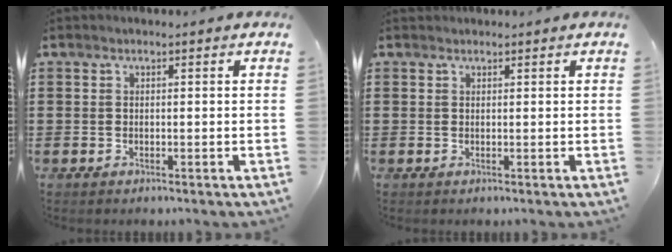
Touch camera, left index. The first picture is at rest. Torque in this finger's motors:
{"motor_torque": [0.07, -0.11, -0.04, -0.01]}